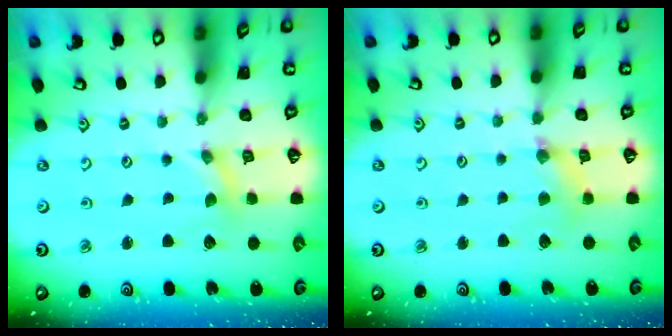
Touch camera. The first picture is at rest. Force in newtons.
{"total": 4.4, "press": 4.4, "slide": 0.5}